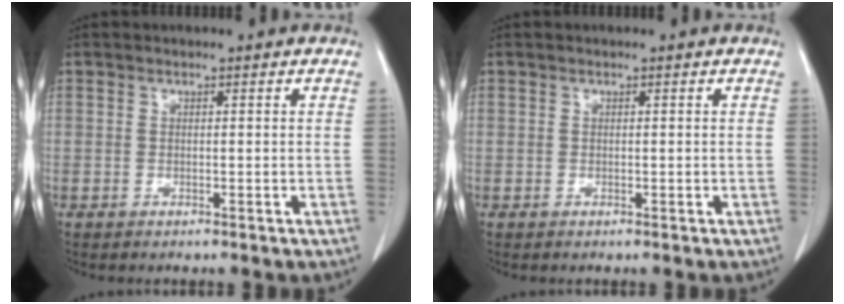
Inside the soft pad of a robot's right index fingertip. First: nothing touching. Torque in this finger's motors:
{"motor_torque": [-0.07, 0.03, -0.02, 0.00]}